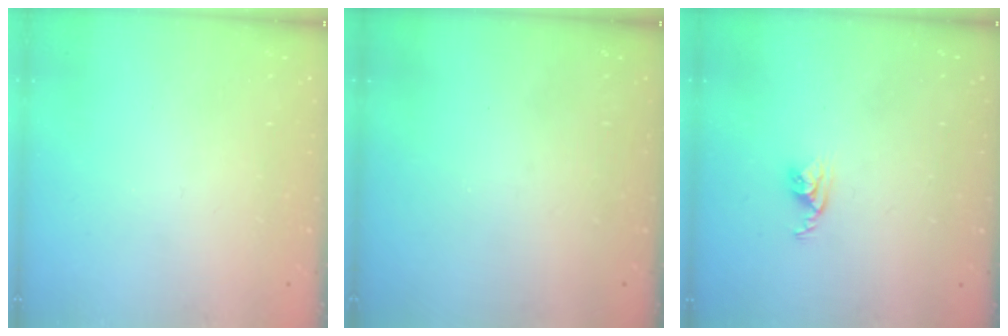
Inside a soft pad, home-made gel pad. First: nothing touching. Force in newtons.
{"total": 0.0}
{"total": 3.9, "press": 3.9, "slide": 0.2}